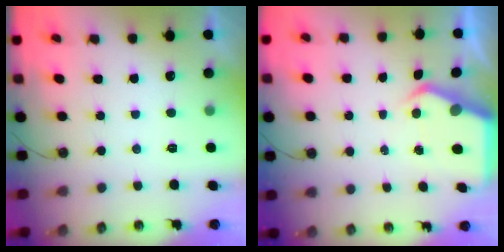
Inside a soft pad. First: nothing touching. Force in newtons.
{"total": 4.4, "press": 4.4, "slide": 0.4}